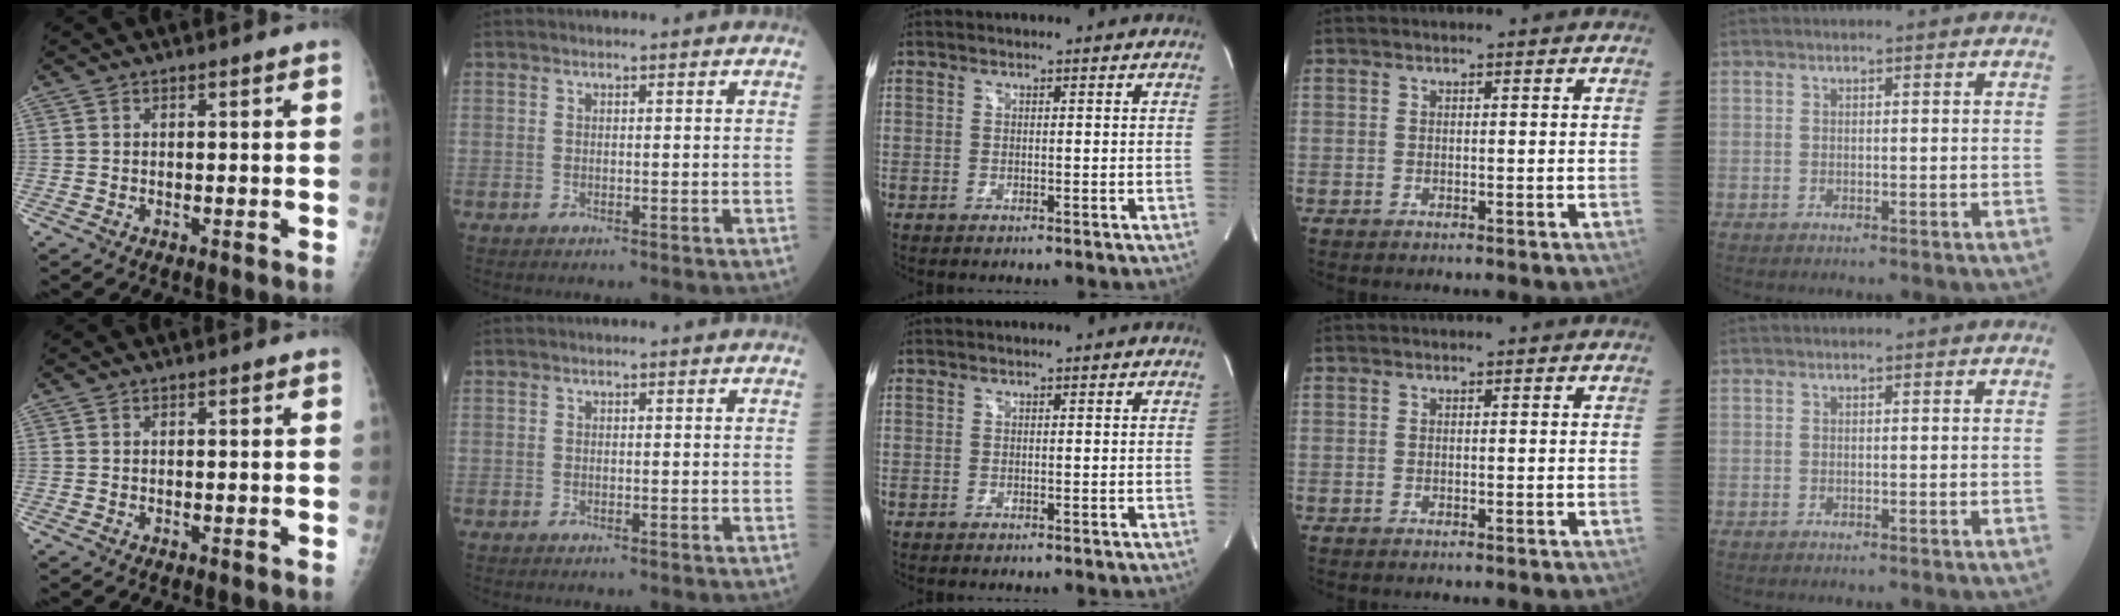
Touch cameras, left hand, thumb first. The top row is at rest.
{}